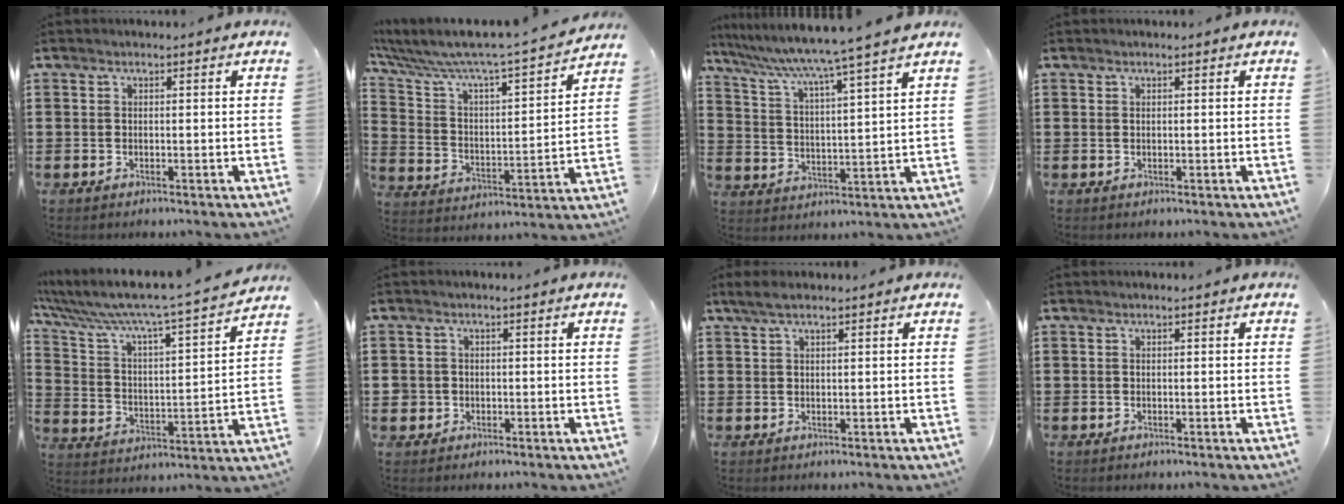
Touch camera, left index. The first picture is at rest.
{"total": 6.4, "force": [5.7, 0.3, 2.8], "torque": [-0.083, -0.055, 0.089]}
{"total": 5.7, "force": [4.9, -1.4, 2.5], "torque": [-0.073, -0.044, 0.074]}
{"total": 0.0}
{"total": 7.2, "force": [6.3, 0.3, 3.4], "torque": [-0.098, -0.053, 0.097]}
{"total": 1.7, "force": [-0.3, 1.7, 0.1], "torque": [-0.008, 0.003, -0.010]}
{"total": 2.1, "force": [1.2, 0.5, 1.6], "torque": [-0.033, 0.002, 0.022]}
{"total": 0.0}